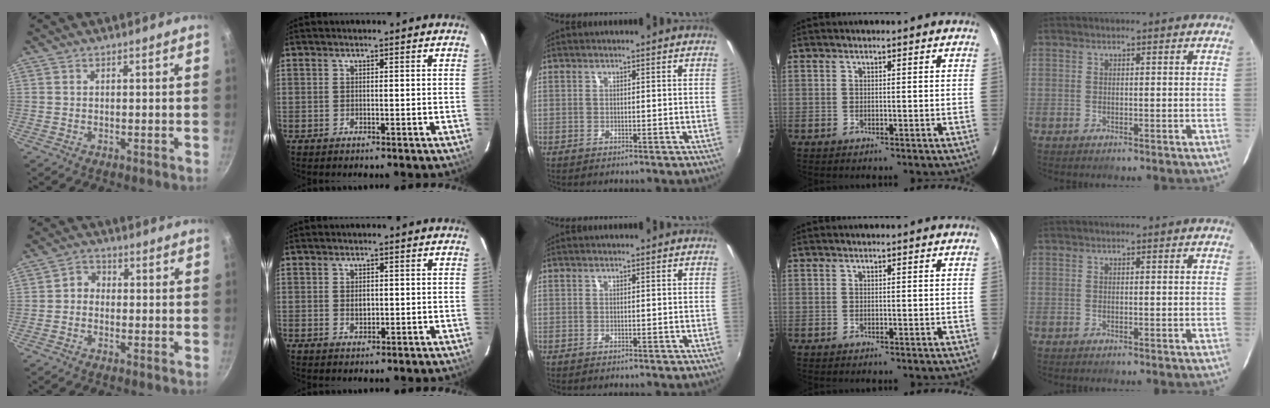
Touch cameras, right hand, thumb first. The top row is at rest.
{"thumb": {"total": 2.6, "force": [-0.6, 2.2, 1.3], "torque": [-0.013, 0.013, -0.023]}, "index": {"total": 1.8, "force": [0.2, 1.2, 1.3], "torque": [-0.020, 0.002, 0.004]}}